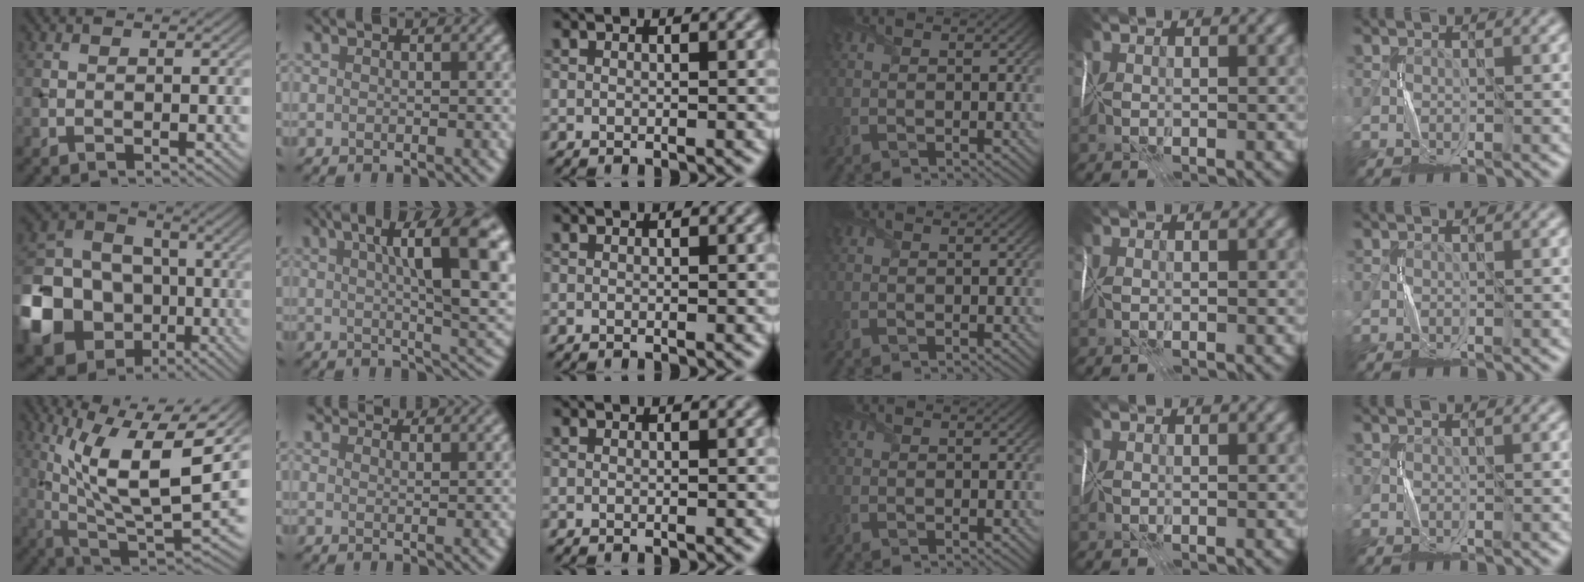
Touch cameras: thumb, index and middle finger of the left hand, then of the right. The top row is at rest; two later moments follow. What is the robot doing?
{"motion": "fold", "object": "wrapping paper"}